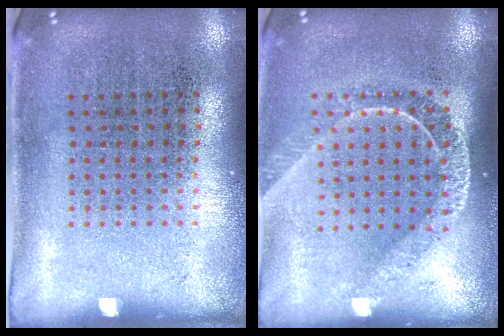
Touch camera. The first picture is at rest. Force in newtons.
{"total": 1.8, "press": 1.4, "slide": 1.0}